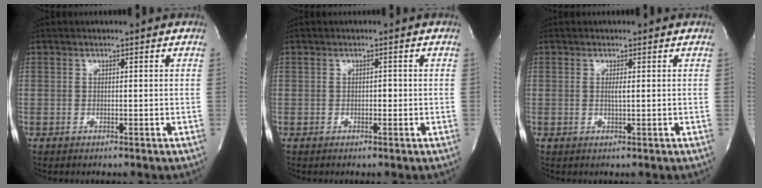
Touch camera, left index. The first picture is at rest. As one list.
[{"total": 0.8, "force": [-0.1, 0.5, 0.6], "torque": [-0.005, 0.003, -0.002]}, {"total": 1.0, "force": [0.1, -0.1, 1.0], "torque": [-0.025, -0.002, 0.003]}]